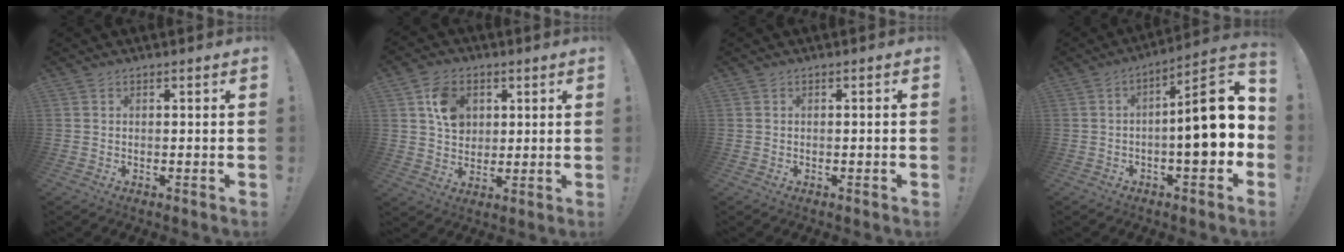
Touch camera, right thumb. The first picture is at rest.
{"total": 10.0, "force": [3.5, 7.9, 4.9], "torque": [-0.068, -0.004, 0.069]}
{"total": 0.7, "force": [-0.5, -0.2, 0.4], "torque": [-0.007, 0.000, -0.008]}
{"total": 15.6, "force": [-0.6, 4.4, 15.0], "torque": [-0.197, -0.001, -0.012]}